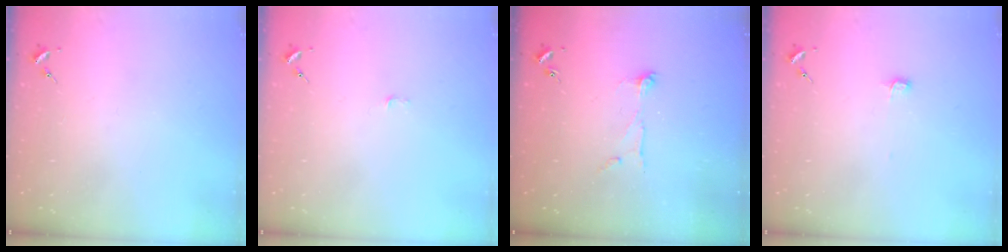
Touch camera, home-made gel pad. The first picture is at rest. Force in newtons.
{"total": 2.3, "press": 2.3, "slide": 0.3}
{"total": 6.1, "press": 6.1, "slide": 0.4}
{"total": 3.7, "press": 3.7, "slide": 0.4}